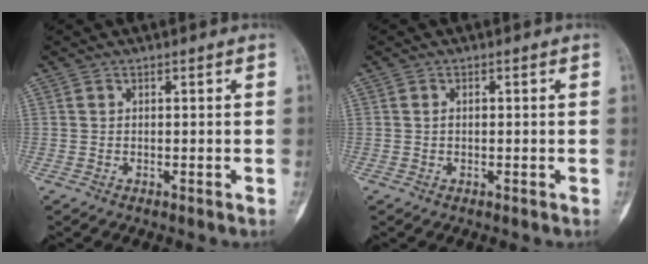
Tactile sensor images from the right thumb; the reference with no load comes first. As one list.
[{"total": 0.7, "force": [0.0, 0.4, 0.6], "torque": [-0.010, 0.003, 0.001]}]